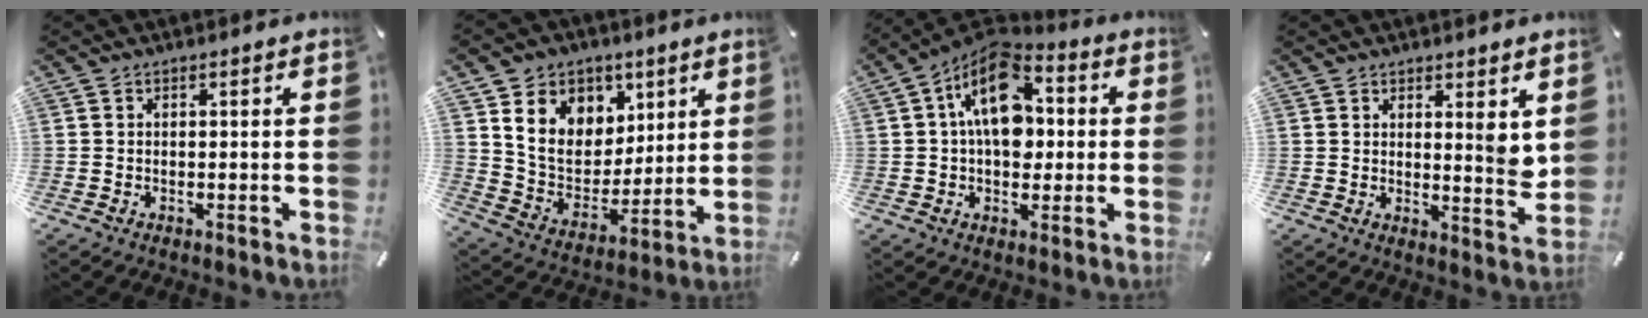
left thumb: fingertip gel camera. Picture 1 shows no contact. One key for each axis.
{"total": 13.5, "fx": 5.9, "fy": 11.3, "fz": 4.3, "tx": -0.081, "ty": -0.034, "tz": 0.121}
{"total": 17.2, "fx": 2.8, "fy": 11.1, "fz": 12.8, "tx": -0.214, "ty": -0.010, "tz": 0.047}
{"total": 5.1, "fx": 3.1, "fy": 2.3, "fz": 3.3, "tx": -0.031, "ty": -0.030, "tz": 0.050}